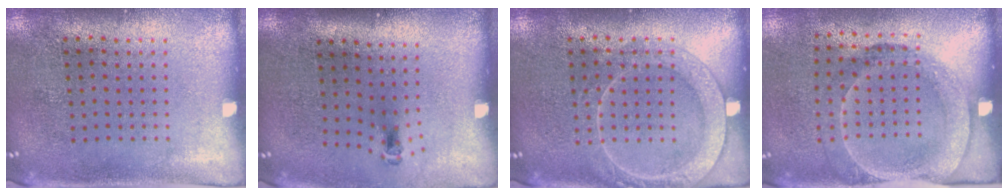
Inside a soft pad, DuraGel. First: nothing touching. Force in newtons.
{"total": 0.6, "press": 0.4, "slide": 0.5}
{"total": 2.7, "press": 2.6, "slide": 0.3}
{"total": 1.6, "press": 1.2, "slide": 1.1}